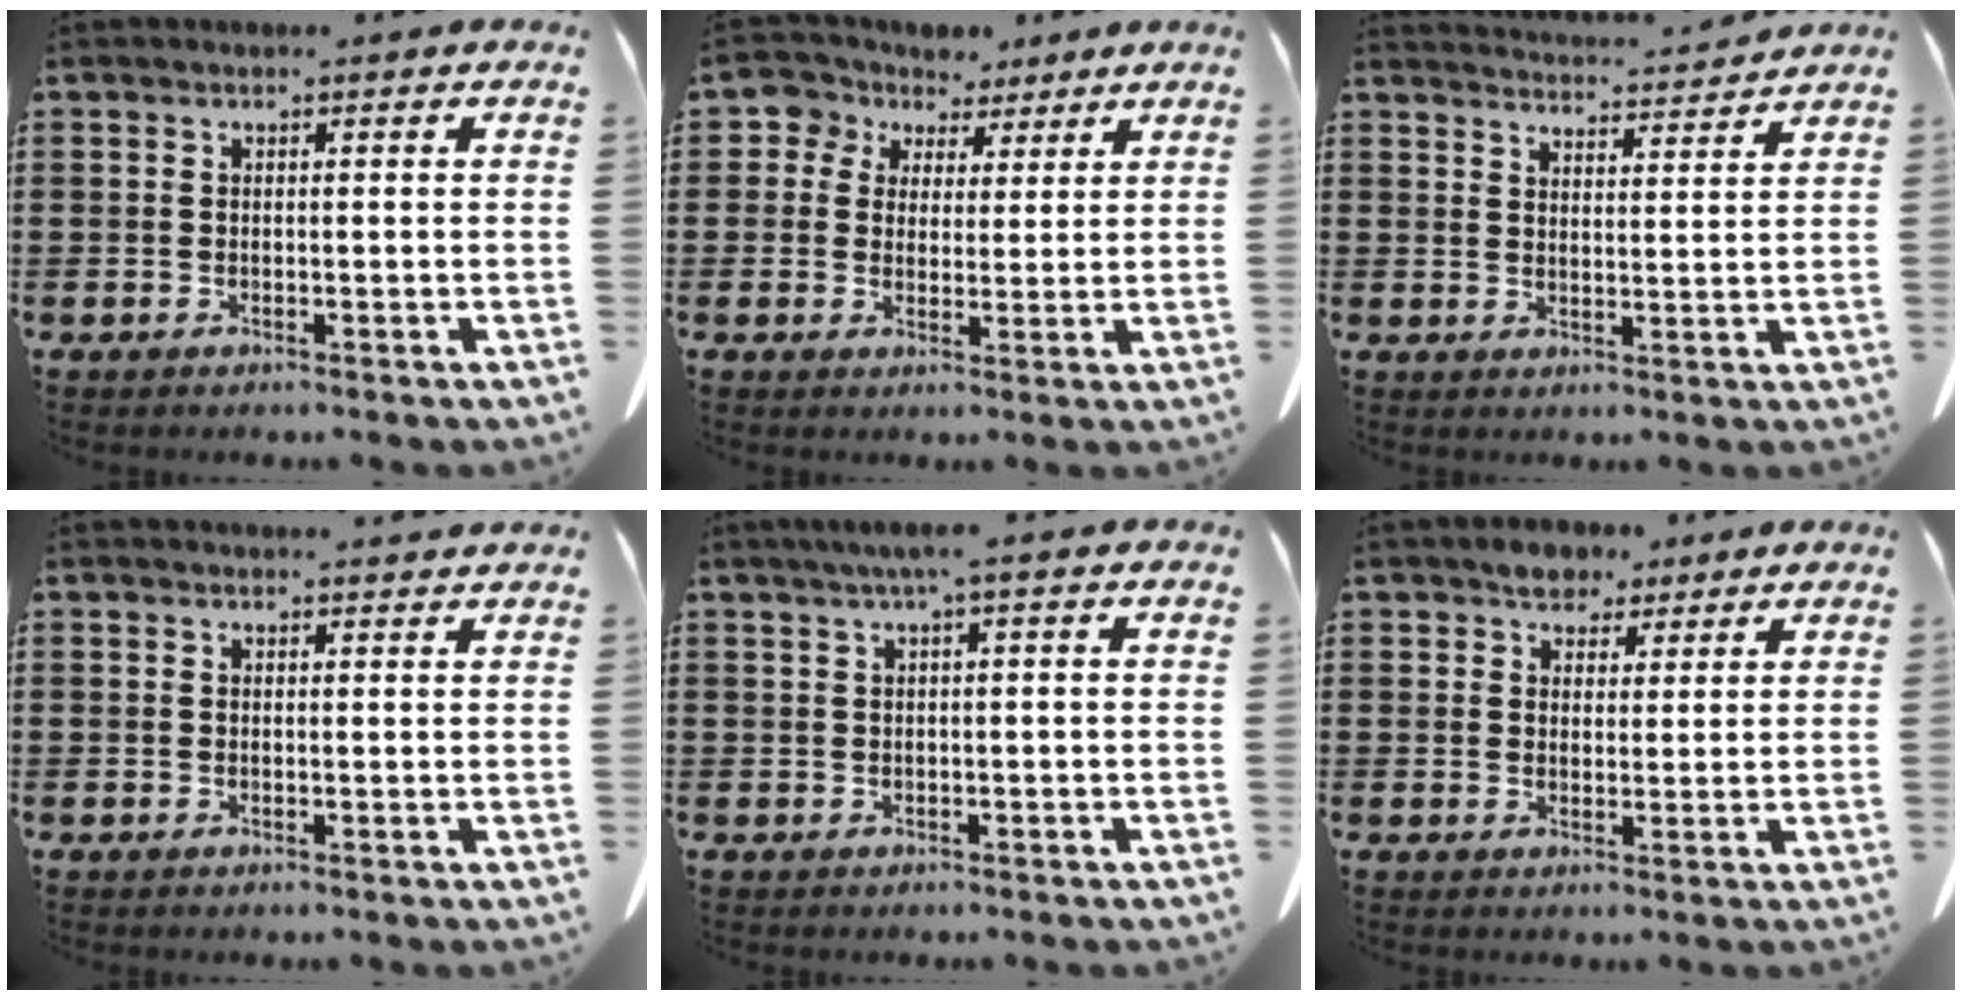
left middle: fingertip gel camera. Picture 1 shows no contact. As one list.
[{"total": 5.2, "force": [3.2, 4.1, 0.1], "torque": [-0.037, -0.007, 0.055]}, {"total": 4.2, "force": [4.2, -0.3, 0.4], "torque": [-0.021, -0.026, 0.074]}, {"total": 1.3, "force": [1.3, 0.0, 0.3], "torque": [-0.008, -0.001, 0.025]}, {"total": 2.1, "force": [0.4, -0.1, 2.1], "torque": [-0.037, -0.002, 0.008]}, {"total": 4.0, "force": [3.3, 2.2, 0.6], "torque": [-0.016, 0.003, 0.061]}]